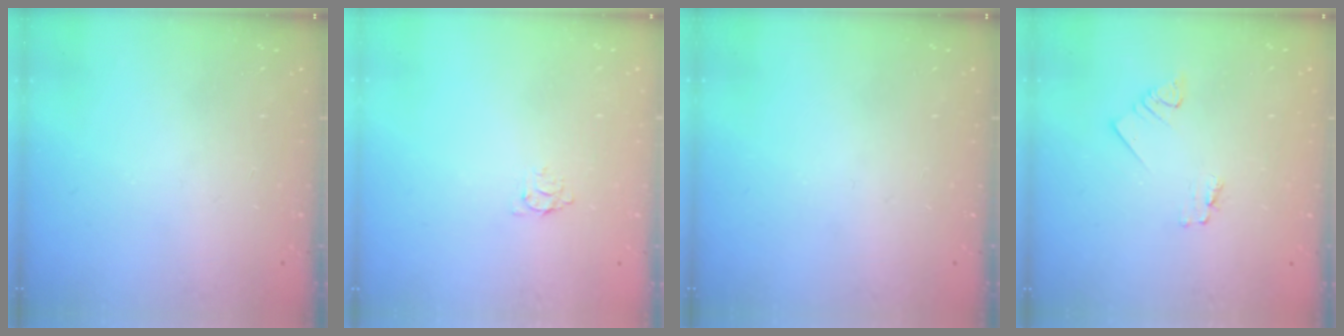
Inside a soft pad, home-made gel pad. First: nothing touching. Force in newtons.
{"total": 3.6, "press": 3.5, "slide": 0.4}
{"total": 0.0}
{"total": 1.6, "press": 1.6, "slide": 0.1}